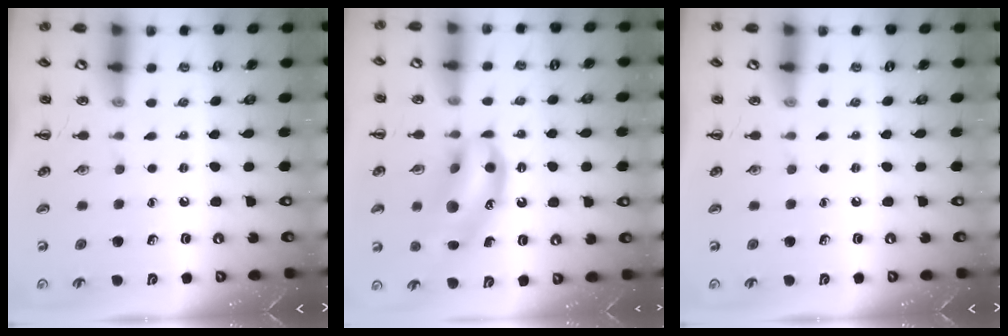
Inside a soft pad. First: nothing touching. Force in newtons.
{"total": 14.1, "press": 13.7, "slide": 3.2}
{"total": 0.0}